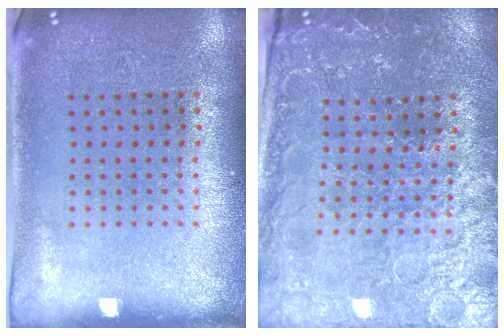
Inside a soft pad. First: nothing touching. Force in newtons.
{"total": 3.2, "press": 3.1, "slide": 0.4}